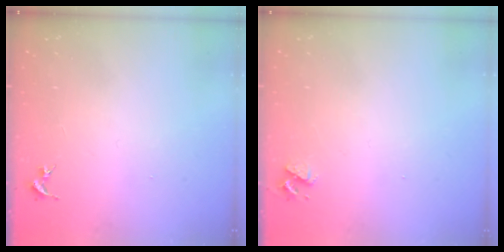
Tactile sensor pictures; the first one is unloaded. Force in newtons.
{"total": 3.3, "press": 3.3, "slide": 0.5}